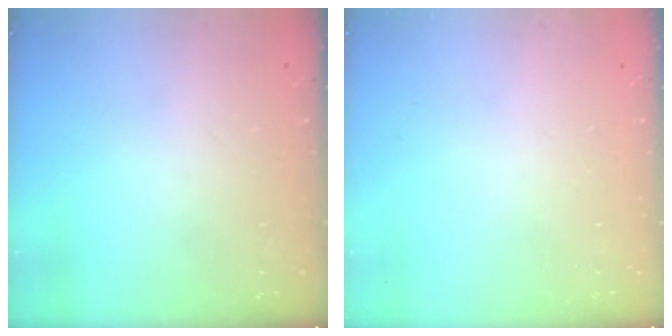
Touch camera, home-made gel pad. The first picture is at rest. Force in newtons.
{"total": 0.0}